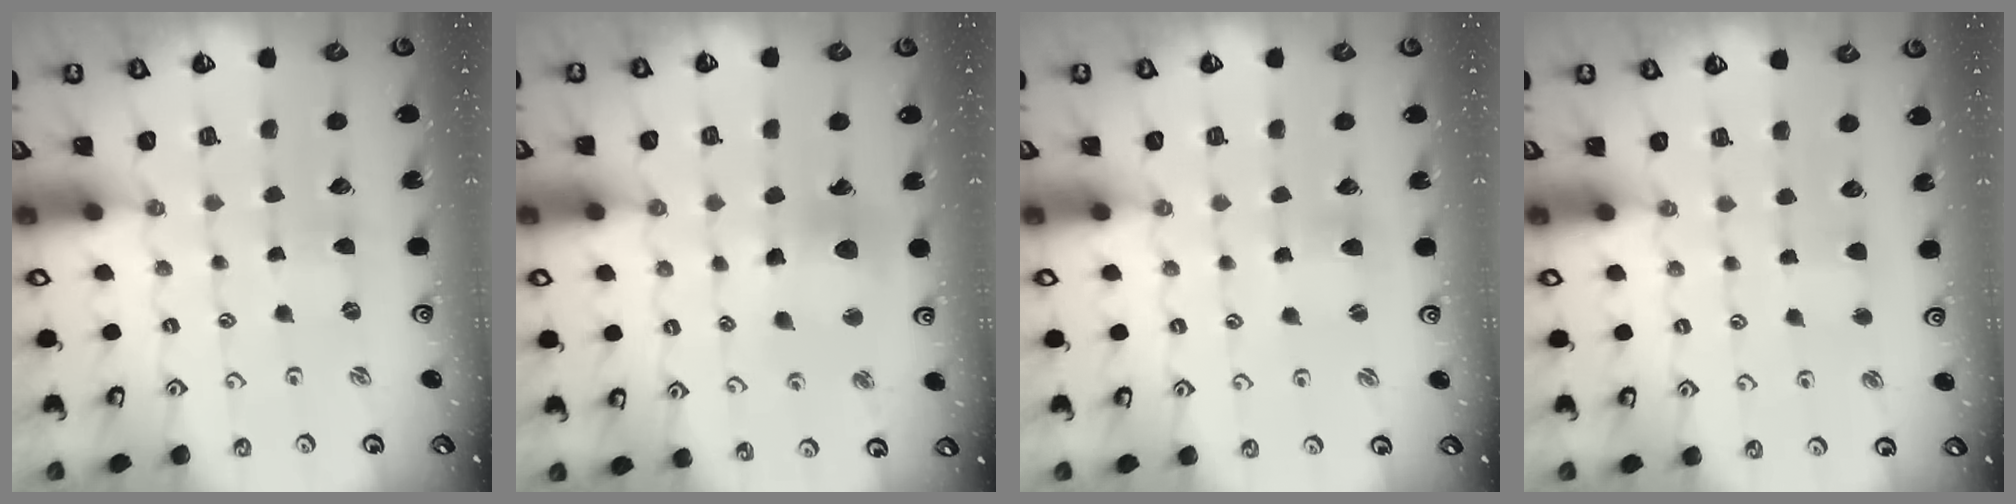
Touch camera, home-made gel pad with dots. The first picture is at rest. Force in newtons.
{"total": 11.0, "press": 10.9, "slide": 1.1}
{"total": 2.8, "press": 2.8, "slide": 0.3}
{"total": 3.4, "press": 3.4, "slide": 0.3}